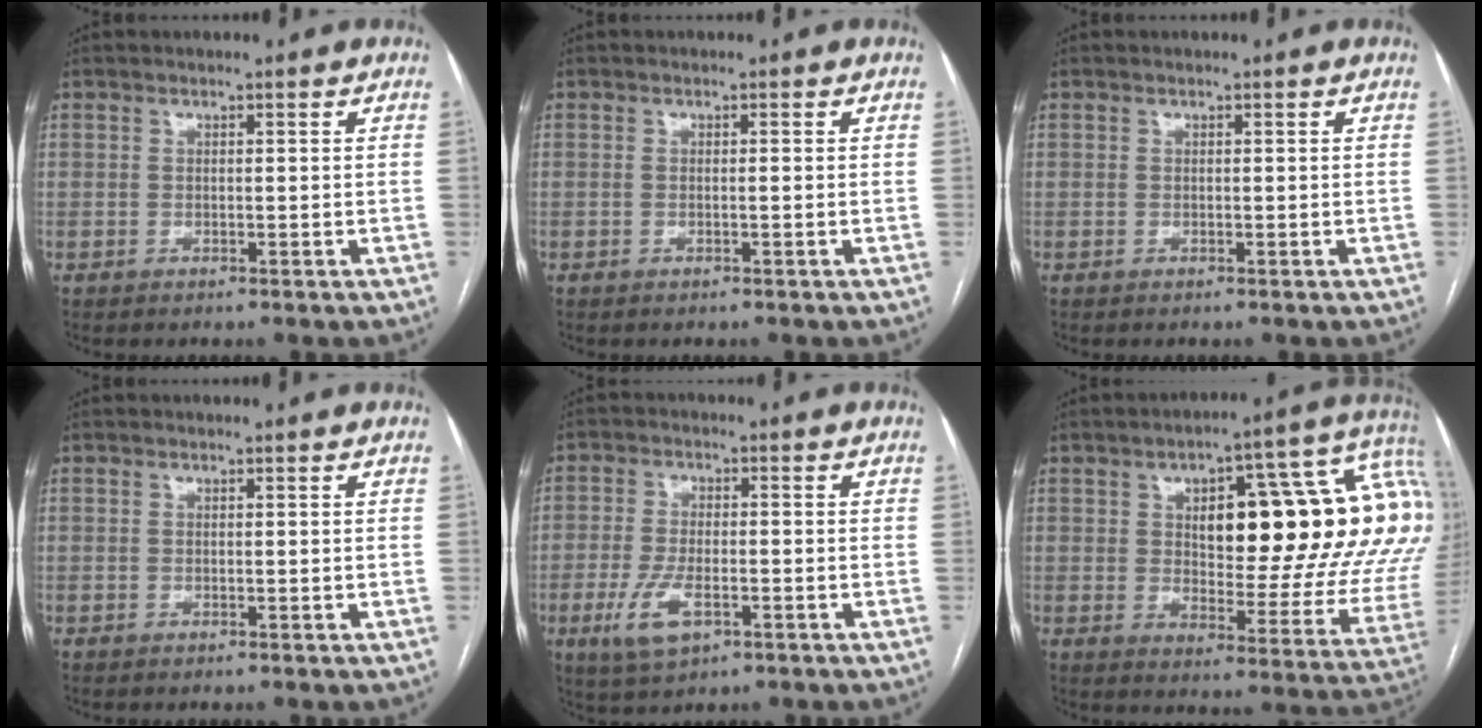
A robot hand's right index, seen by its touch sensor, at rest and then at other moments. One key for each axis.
{"total": 0.0}
{"total": 0.0}
{"total": 0.0}
{"total": 7.0, "fx": -2.9, "fy": 2.9, "fz": 5.7, "tx": -0.121, "ty": -0.009, "tz": -0.048}
{"total": 27.6, "fx": 6.9, "fy": 7.8, "fz": 25.6, "tx": -0.261, "ty": 0.053, "tz": 0.112}